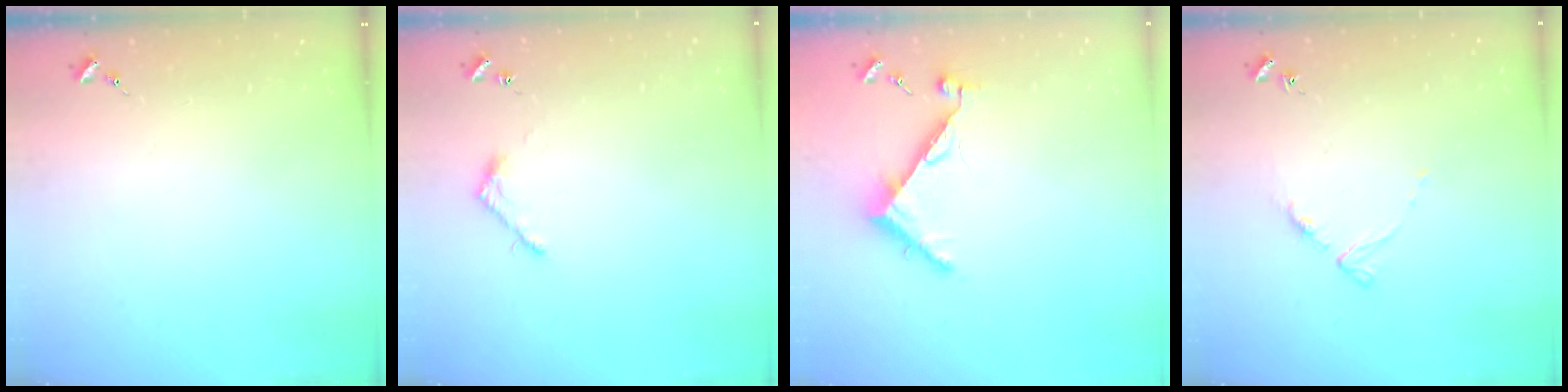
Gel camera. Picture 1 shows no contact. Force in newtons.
{"total": 3.6, "press": 3.6, "slide": 0.4}
{"total": 6.9, "press": 6.9, "slide": 0.6}
{"total": 5.2, "press": 5.1, "slide": 0.7}